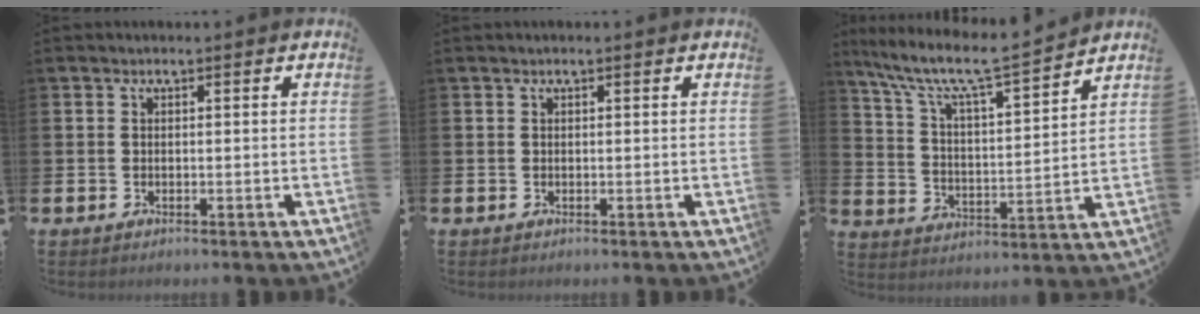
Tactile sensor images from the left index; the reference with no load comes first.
{"total": 0.0}
{"total": 8.2, "force": [7.4, 0.5, 3.6], "torque": [-0.103, -0.054, 0.120]}